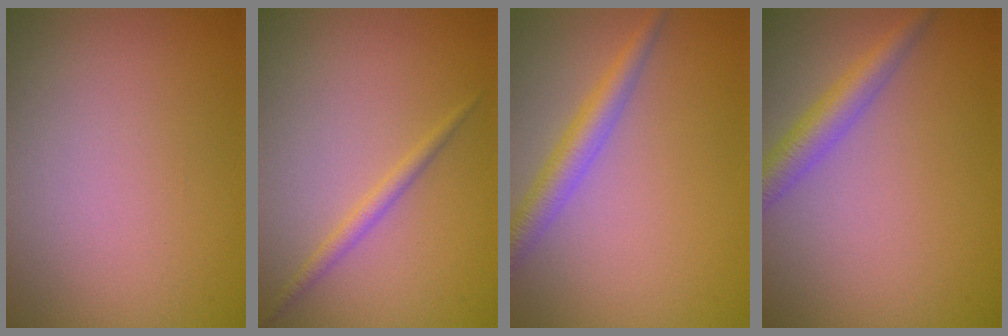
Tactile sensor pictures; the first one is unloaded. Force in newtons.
{"total": 1.3, "press": 1.3, "slide": 0.0}
{"total": 2.9, "press": 2.9, "slide": 0.2}
{"total": 3.0, "press": 3.0, "slide": 0.2}